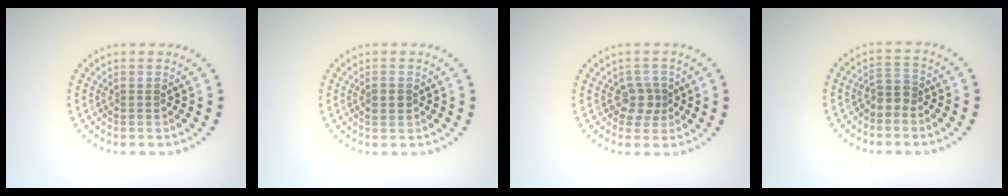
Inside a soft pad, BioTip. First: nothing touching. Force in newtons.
{"total": 1.2, "press": 1.2, "slide": 0.2}
{"total": 2.0, "press": 1.6, "slide": 1.2}
{"total": 2.0, "press": 1.7, "slide": 1.0}